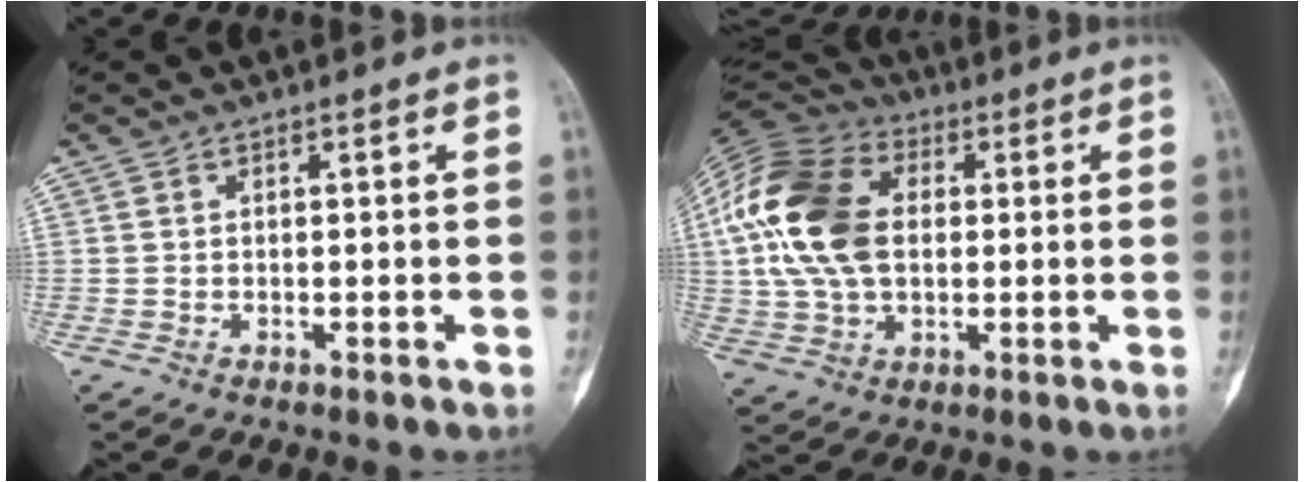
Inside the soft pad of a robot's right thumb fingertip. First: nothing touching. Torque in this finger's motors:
{"motor_torque": [0.84, 2.96, 1.15, -0.99, 0.55]}